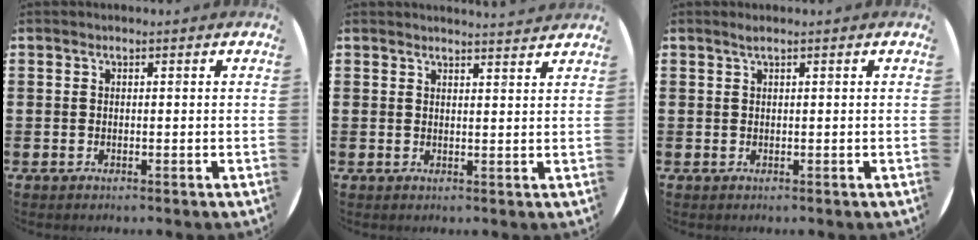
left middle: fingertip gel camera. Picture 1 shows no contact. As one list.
[{"total": 2.4, "force": [2.4, -0.3, 0.1], "torque": [-0.003, -0.010, 0.043]}, {"total": 0.7, "force": [0.4, -0.1, 0.6], "torque": [-0.009, 0.001, 0.007]}]